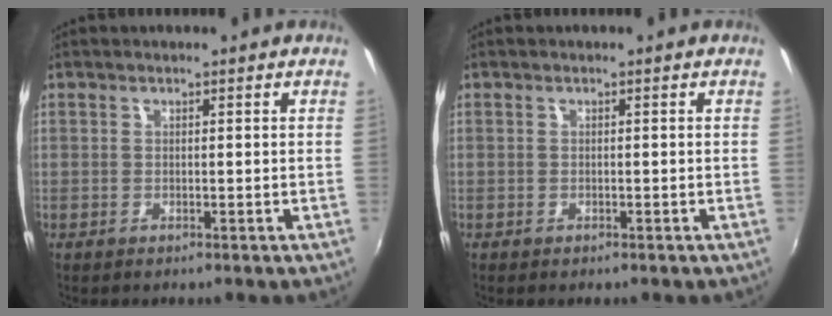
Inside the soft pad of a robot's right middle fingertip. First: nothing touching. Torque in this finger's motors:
{"motor_torque": [-0.15, 0.05, -0.01, -0.01]}